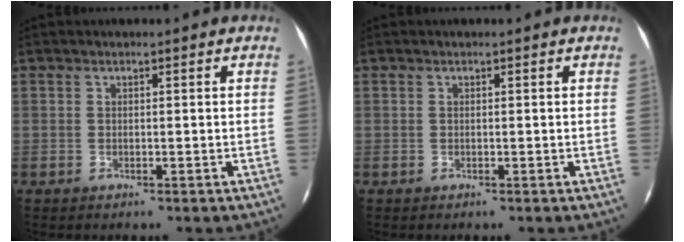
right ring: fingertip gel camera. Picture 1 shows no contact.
{"total": 0.0}